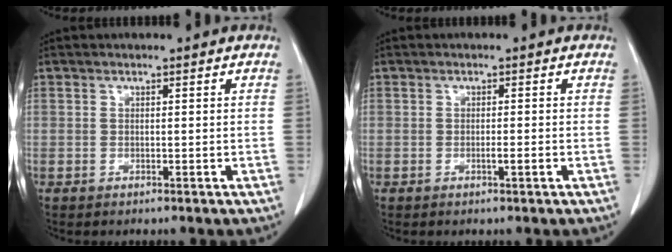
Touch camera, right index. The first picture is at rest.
{"total": 1.3, "force": [-0.4, 0.0, 1.2], "torque": [-0.021, -0.001, -0.006]}